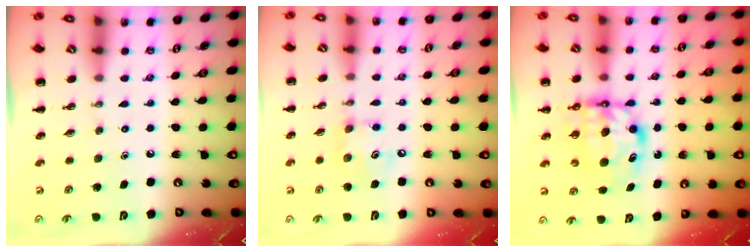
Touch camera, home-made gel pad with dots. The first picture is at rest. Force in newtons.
{"total": 6.4, "press": 6.4, "slide": 0.6}
{"total": 6.8, "press": 6.6, "slide": 1.5}